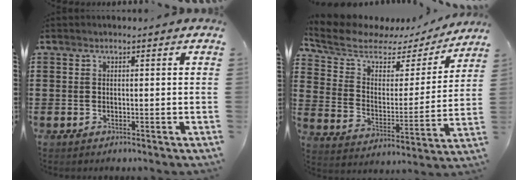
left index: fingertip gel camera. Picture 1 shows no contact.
{"total": 6.6, "force": [5.1, 3.1, 2.7], "torque": [-0.085, -0.028, 0.085]}